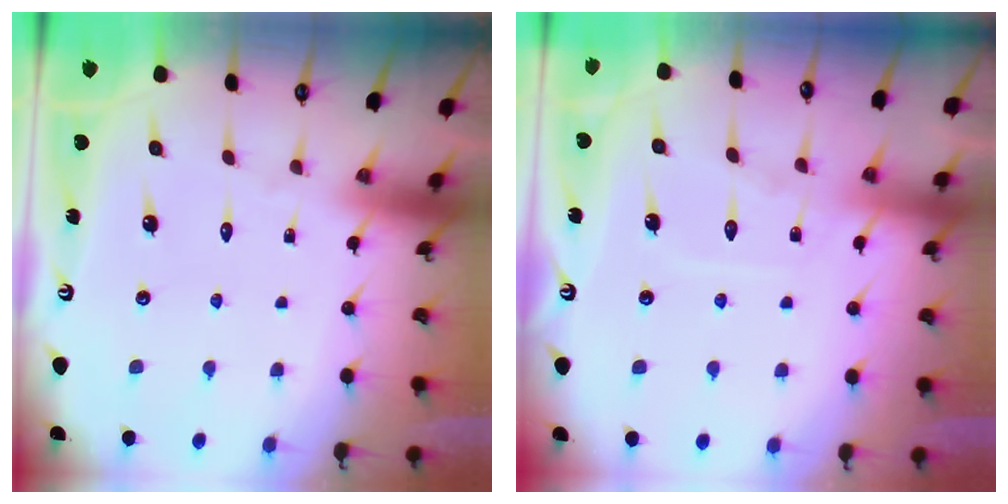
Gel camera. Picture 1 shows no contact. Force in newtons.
{"total": 7.9, "press": 7.9, "slide": 0.8}